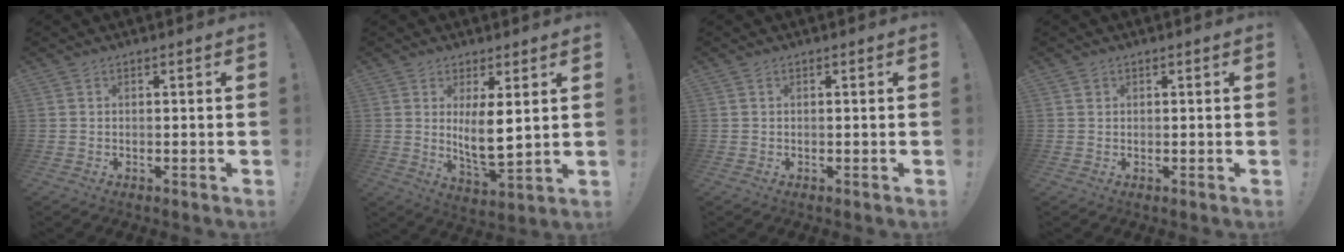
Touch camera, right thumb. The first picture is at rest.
{"total": 8.7, "force": [2.7, 2.7, 7.8], "torque": [-0.123, -0.028, 0.047]}
{"total": 0.0}
{"total": 0.7, "force": [0.4, 0.6, 0.1], "torque": [0.002, 0.000, 0.007]}